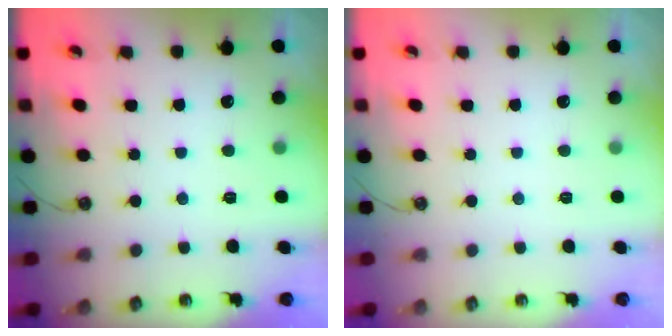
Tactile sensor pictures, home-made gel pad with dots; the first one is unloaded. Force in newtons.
{"total": 0.0}